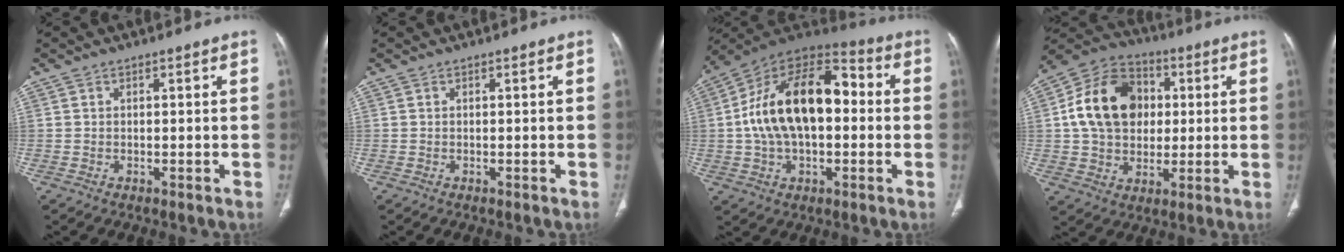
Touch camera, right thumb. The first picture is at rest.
{"total": 0.0}
{"total": 21.8, "force": [0.9, 12.6, 17.8], "torque": [-0.296, 0.037, 0.009]}
{"total": 17.2, "force": [2.3, 13.3, 10.7], "torque": [-0.162, 0.017, 0.037]}